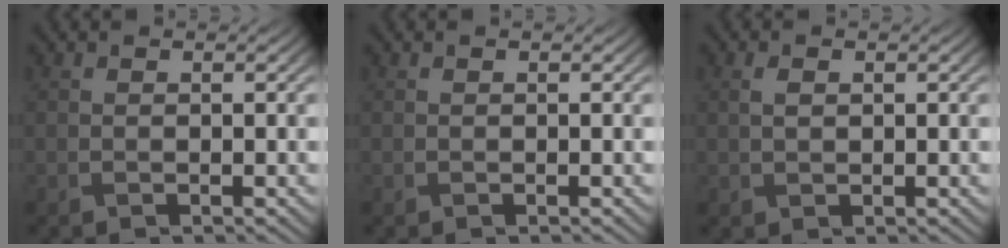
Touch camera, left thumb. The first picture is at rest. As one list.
[{"total": 0.0}, {"total": 1.5, "force": [0.4, 0.9, 1.1], "torque": [-0.028, 0.000, 0.011]}]